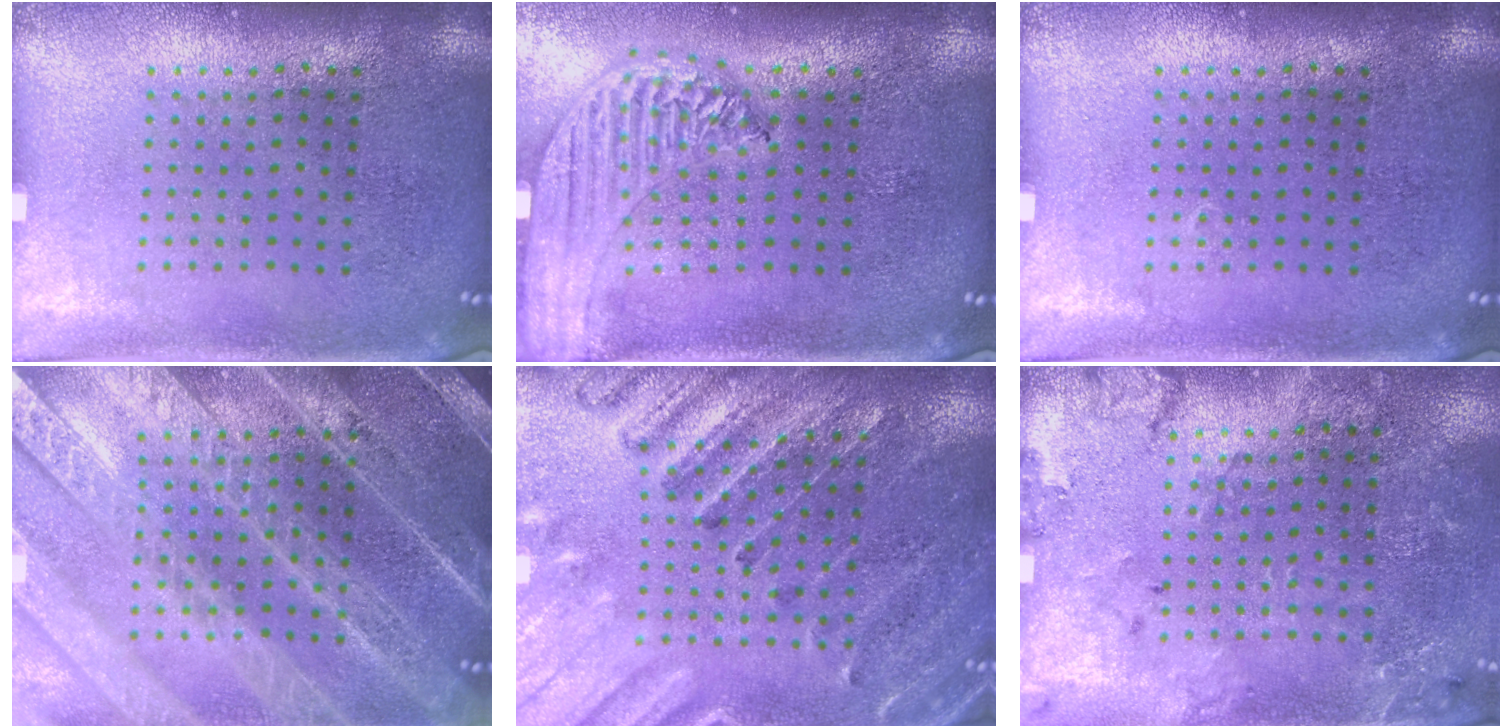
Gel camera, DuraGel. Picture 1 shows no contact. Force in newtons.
{"total": 2.0, "press": 1.9, "slide": 0.7}
{"total": 0.0}
{"total": 5.4, "press": 5.3, "slide": 0.7}
{"total": 2.7, "press": 2.6, "slide": 0.8}
{"total": 1.8, "press": 1.6, "slide": 0.7}